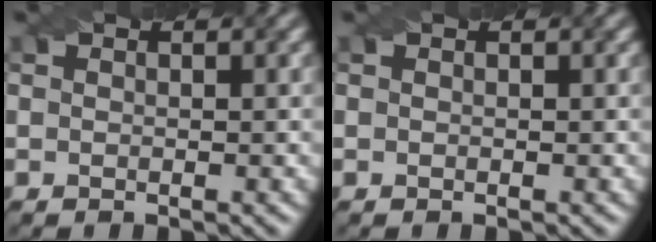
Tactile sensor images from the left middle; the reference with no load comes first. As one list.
[{"total": 0.0}]